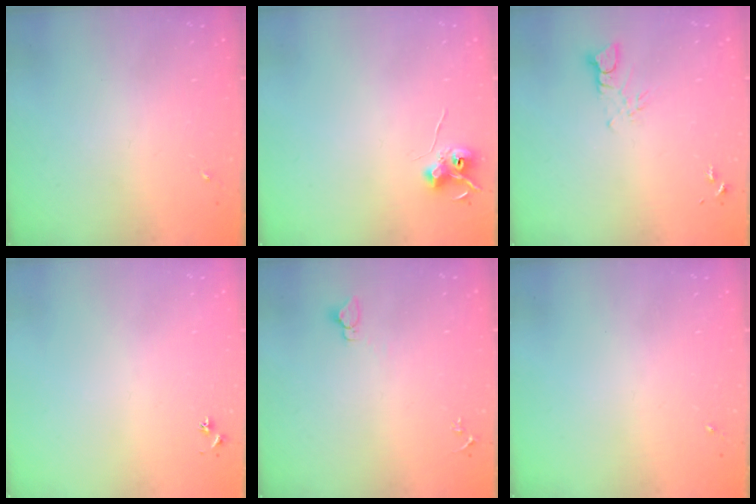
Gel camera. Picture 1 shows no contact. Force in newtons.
{"total": 6.9, "press": 6.9, "slide": 0.6}
{"total": 3.4, "press": 3.4, "slide": 0.2}
{"total": 2.9, "press": 2.8, "slide": 0.3}
{"total": 2.9, "press": 2.9, "slide": 0.1}
{"total": 0.0}